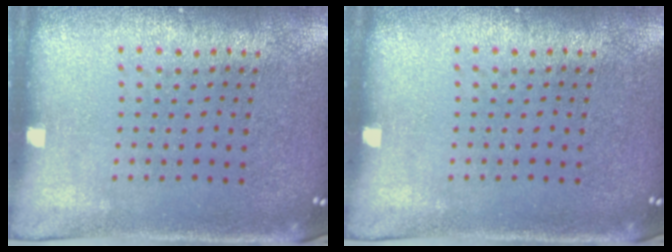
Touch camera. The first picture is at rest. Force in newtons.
{"total": 0.0}